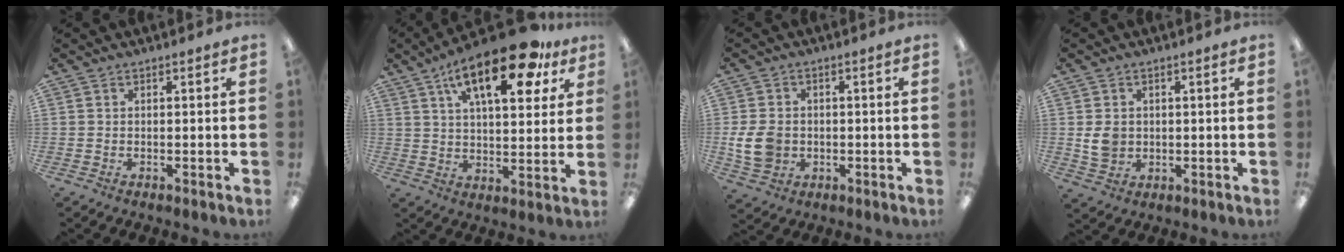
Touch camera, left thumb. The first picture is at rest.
{"total": 20.7, "force": [11.5, 8.1, 15.2], "torque": [-0.235, -0.045, 0.181]}
{"total": 8.3, "force": [-0.9, 6.6, 4.9], "torque": [-0.110, 0.007, -0.015]}
{"total": 5.0, "force": [0.4, 4.3, 2.6], "torque": [-0.041, 0.000, 0.005]}